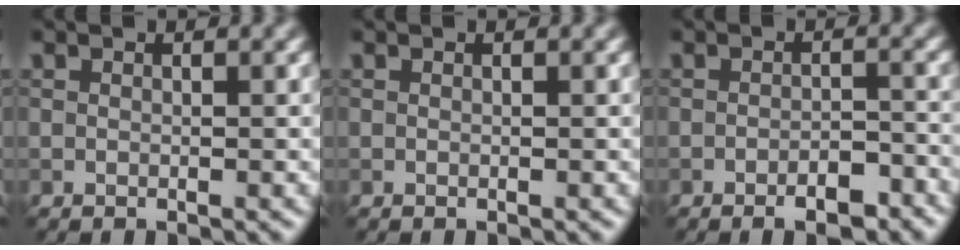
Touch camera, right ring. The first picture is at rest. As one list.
[{"total": 0.0}, {"total": 3.1, "force": [-2.0, 0.9, 2.2], "torque": [-0.032, 0.002, -0.029]}]